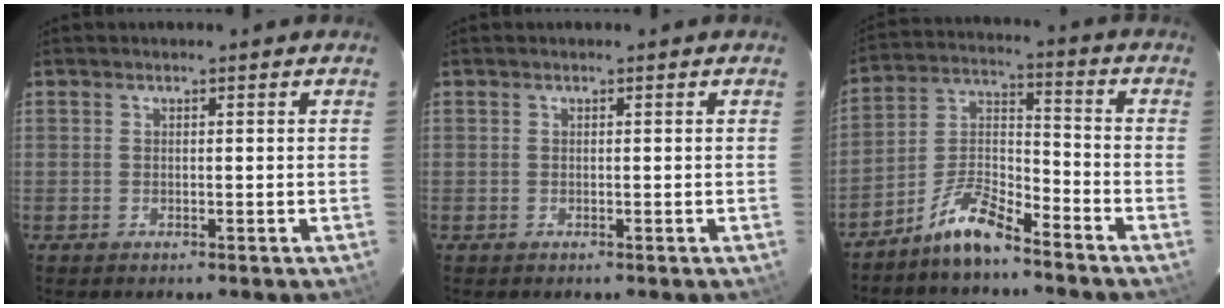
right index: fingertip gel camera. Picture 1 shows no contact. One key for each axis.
{"total": 0.0}
{"total": 9.2, "fx": -7.5, "fy": 2.0, "fz": 4.9, "tx": -0.116, "ty": 0.027, "tz": -0.148}